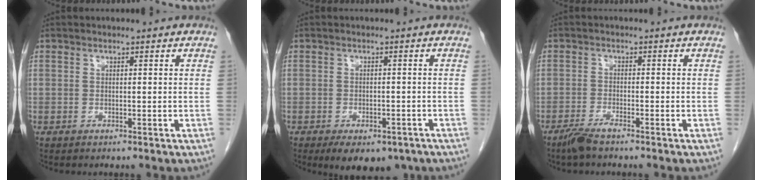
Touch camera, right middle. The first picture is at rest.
{"total": 8.6, "force": [-6.1, 4.0, 4.5], "torque": [-0.053, -0.002, -0.082]}
{"total": 3.0, "force": [-2.4, 0.2, 1.7], "torque": [-0.041, -0.006, -0.050]}